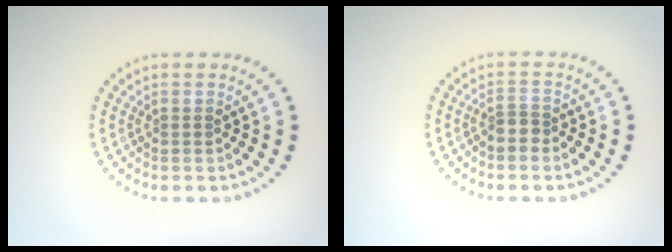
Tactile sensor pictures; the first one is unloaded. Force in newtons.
{"total": 1.6, "press": 1.2, "slide": 1.0}